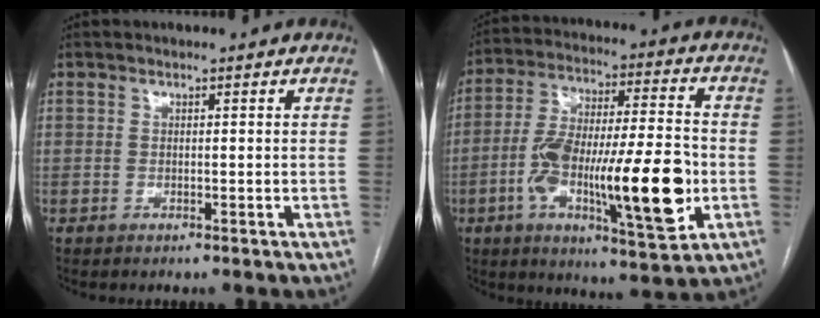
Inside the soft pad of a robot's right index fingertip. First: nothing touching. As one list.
[{"total": 21.0, "force": [-5.0, 4.0, 20.0], "torque": [-0.334, 0.002, -0.076]}]